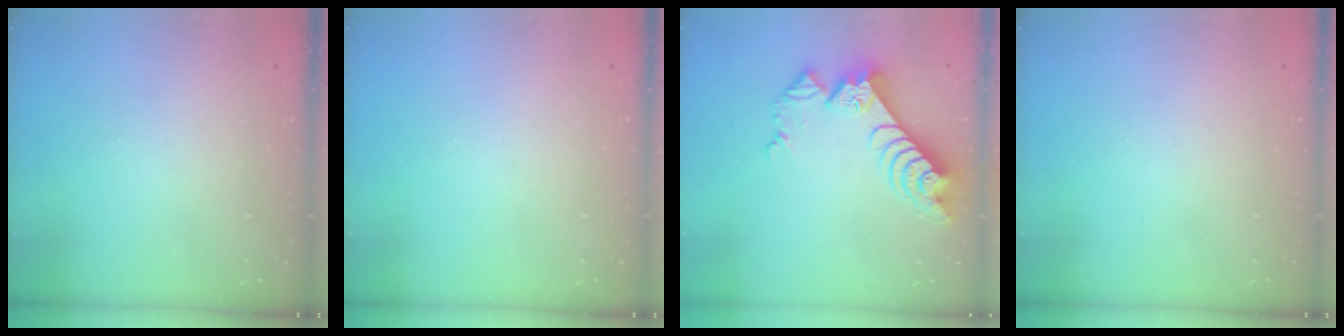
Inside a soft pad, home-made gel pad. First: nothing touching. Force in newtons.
{"total": 0.0}
{"total": 11.2, "press": 11.1, "slide": 1.4}
{"total": 0.0}